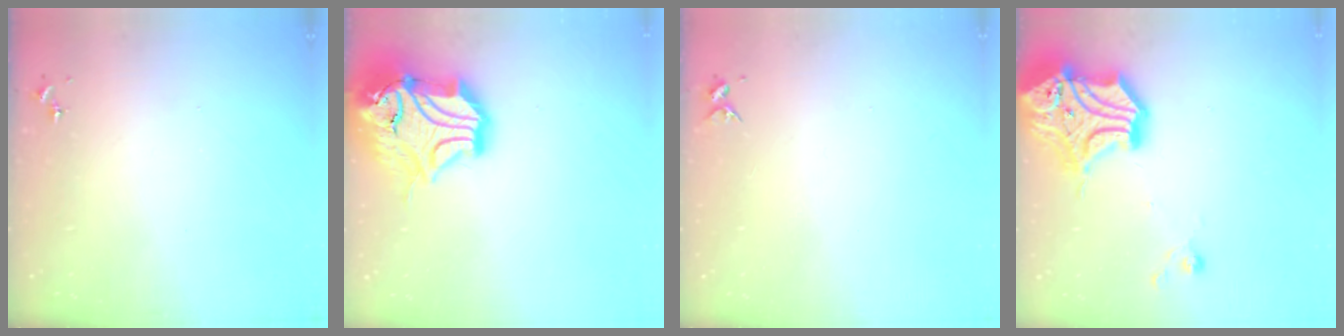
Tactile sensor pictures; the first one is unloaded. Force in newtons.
{"total": 21.9, "press": 21.7, "slide": 2.9}
{"total": 3.7, "press": 3.6, "slide": 0.4}
{"total": 21.9, "press": 21.7, "slide": 2.9}